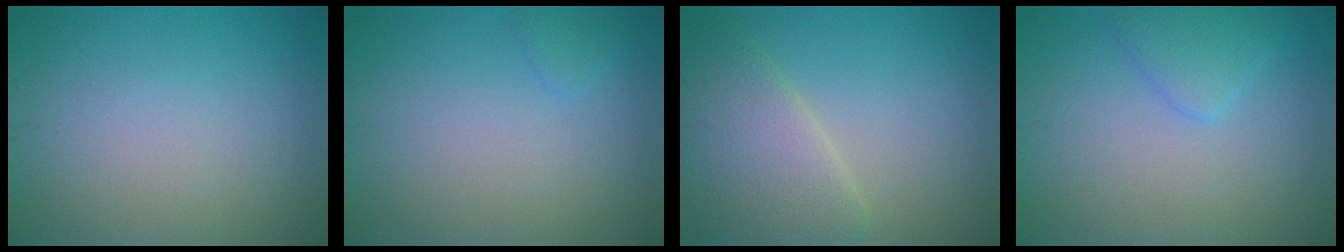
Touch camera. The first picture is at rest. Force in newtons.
{"total": 0.9, "press": 0.9, "slide": 0.1}
{"total": 5.7, "press": 5.7, "slide": 0.2}
{"total": 2.3, "press": 2.3, "slide": 0.2}